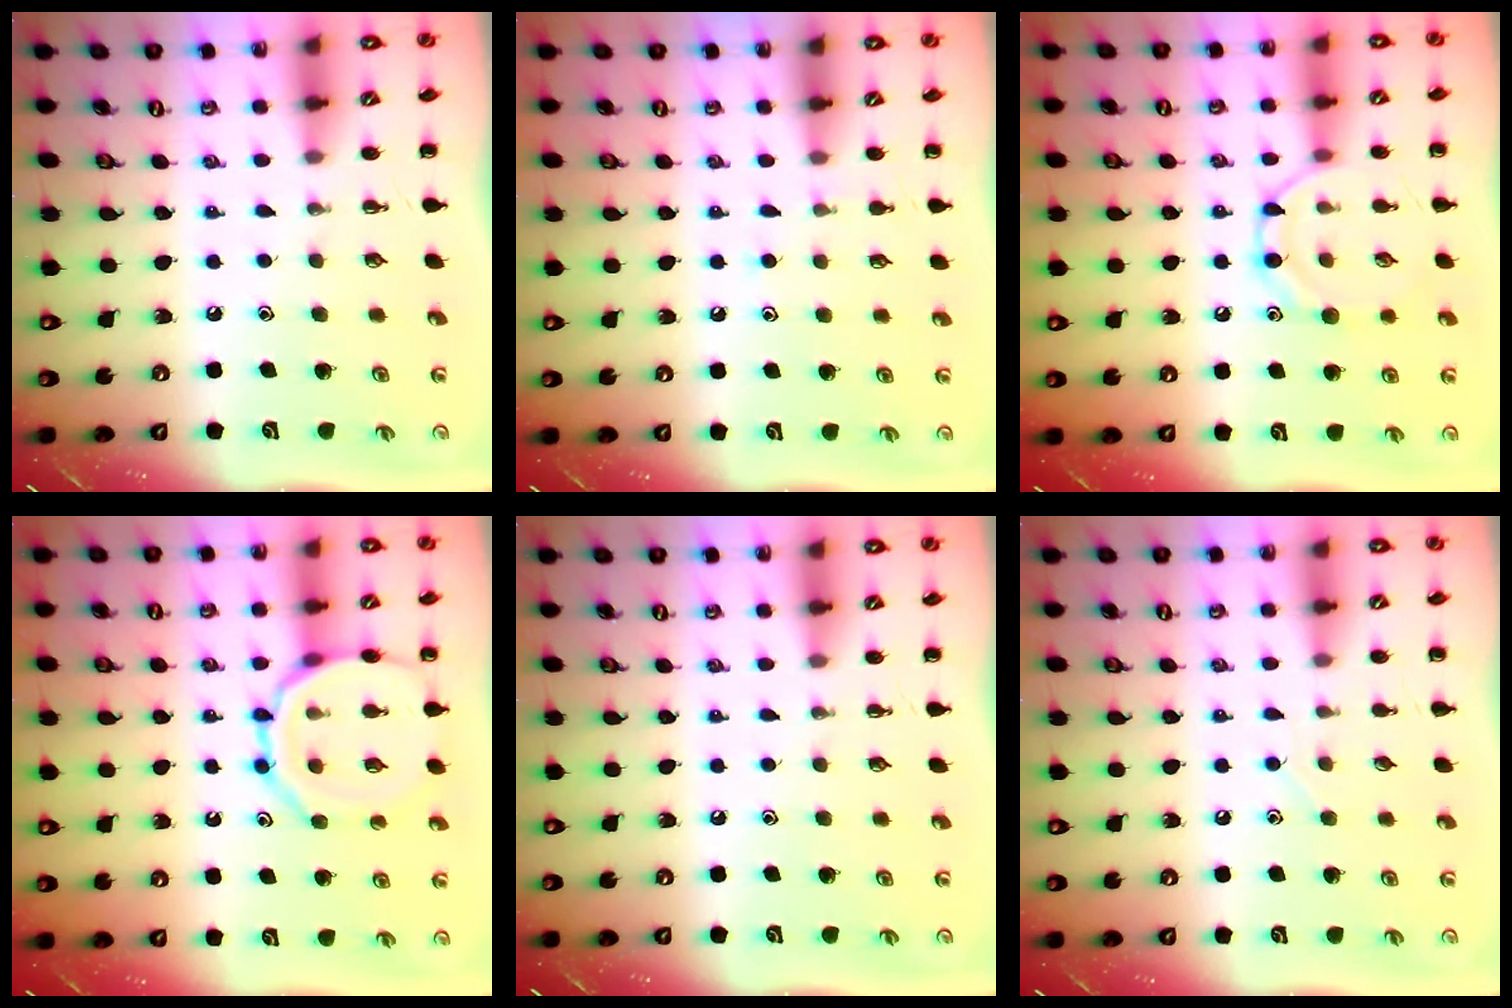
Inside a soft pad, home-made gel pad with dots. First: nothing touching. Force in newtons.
{"total": 4.9, "press": 4.7, "slide": 1.1}
{"total": 10.0, "press": 10.0, "slide": 0.9}
{"total": 12.9, "press": 12.9, "slide": 1.2}
{"total": 0.0}
{"total": 2.9, "press": 2.7, "slide": 0.9}